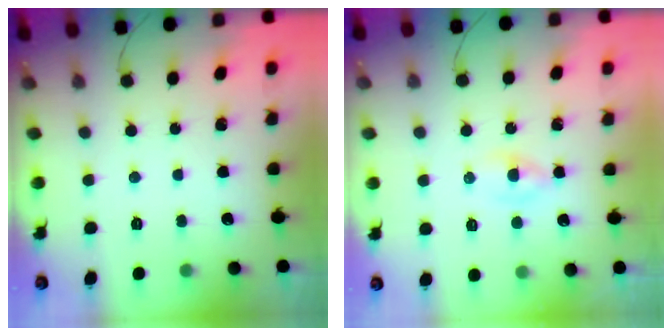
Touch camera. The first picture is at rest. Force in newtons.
{"total": 1.1, "press": 0.8, "slide": 0.7}